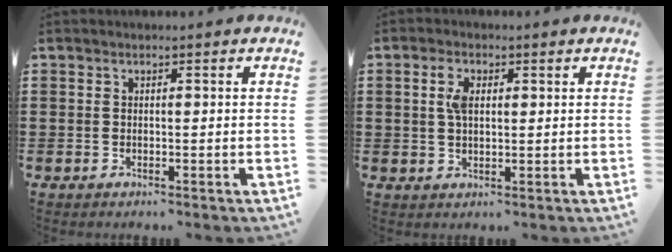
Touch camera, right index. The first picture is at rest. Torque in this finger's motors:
{"motor_torque": [0.10, -0.06, 0.33, 0.04]}